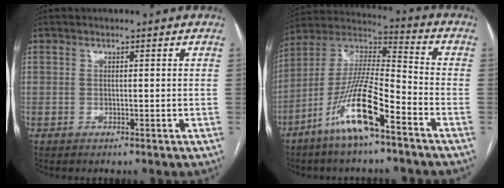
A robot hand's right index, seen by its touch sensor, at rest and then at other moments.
{"total": 14.5, "force": [-7.9, 1.9, 12.0], "torque": [-0.241, -0.008, -0.149]}